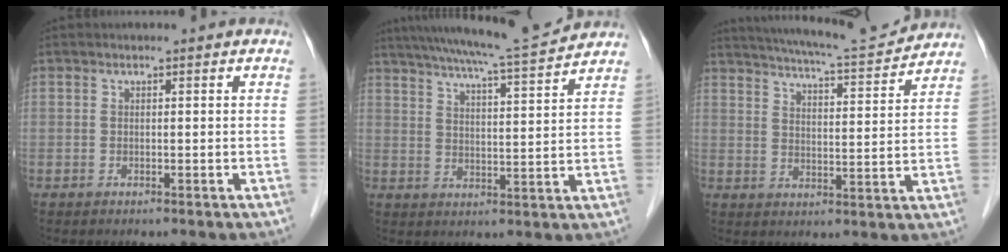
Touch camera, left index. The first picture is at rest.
{"total": 14.6, "force": [13.4, -0.8, 5.8], "torque": [-0.106, -0.005, 0.194]}
{"total": 14.0, "force": [13.2, 0.7, 4.7], "torque": [-0.083, 0.001, 0.185]}